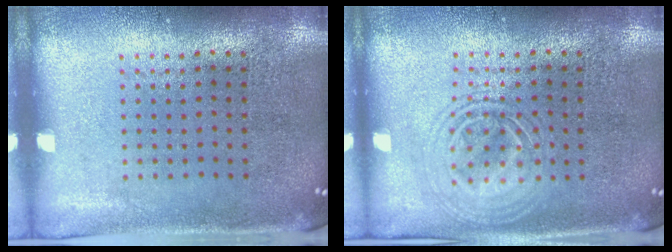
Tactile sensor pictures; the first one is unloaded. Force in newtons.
{"total": 2.8, "press": 2.7, "slide": 0.4}